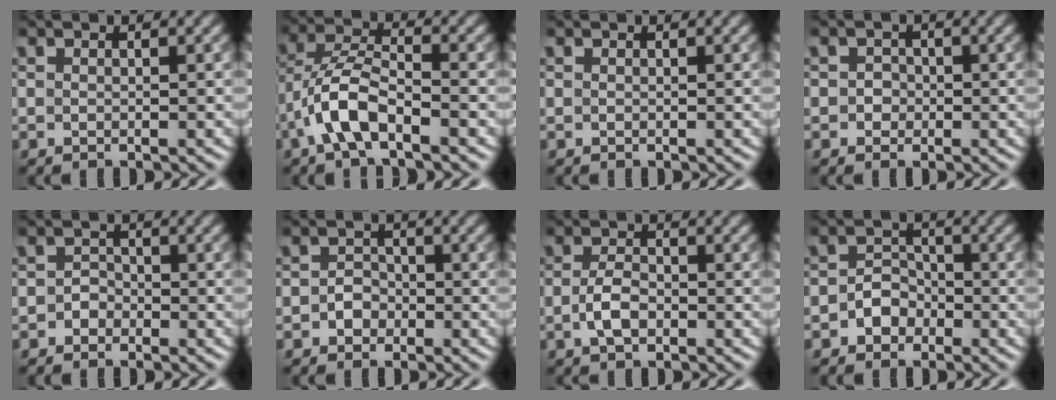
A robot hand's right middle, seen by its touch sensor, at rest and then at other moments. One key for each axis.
{"total": 5.1, "fx": -2.7, "fy": 1.8, "fz": 3.9, "tx": -0.081, "ty": 0.009, "tz": -0.058}
{"total": 0.0}
{"total": 1.3, "fx": -0.1, "fy": 1.2, "fz": 0.3, "tx": 0.013, "ty": 0.000, "tz": -0.009}
{"total": 1.3, "fx": -0.6, "fy": 1.1, "fz": 0.3, "tx": -0.001, "ty": 0.004, "tz": -0.012}
{"total": 1.7, "fx": -0.6, "fy": 1.5, "fz": 0.6, "tx": -0.005, "ty": 0.004, "tz": -0.014}
{"total": 2.4, "fx": -0.7, "fy": 1.2, "fz": 1.9, "tx": -0.041, "ty": -0.001, "tz": -0.017}
{"total": 2.3, "fx": -1.1, "fy": 1.9, "fz": 0.8, "tx": -0.004, "ty": 0.007, "tz": -0.025}